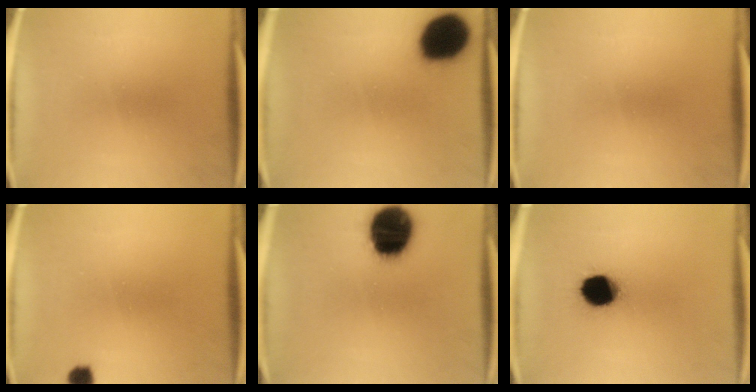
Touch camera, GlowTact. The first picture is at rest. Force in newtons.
{"total": 17.1}
{"total": 0.0}
{"total": 2.2}
{"total": 19.3}
{"total": 12.0}